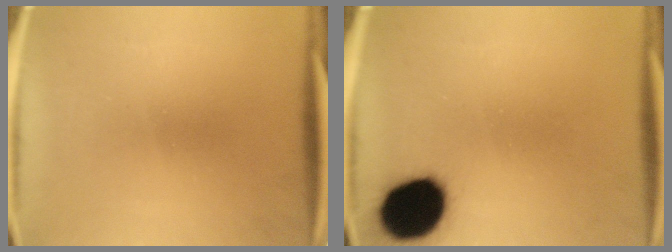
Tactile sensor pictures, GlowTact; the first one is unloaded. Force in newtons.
{"total": 13.0}